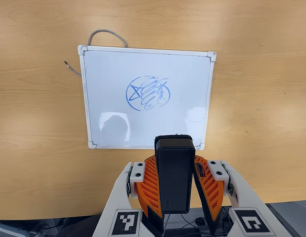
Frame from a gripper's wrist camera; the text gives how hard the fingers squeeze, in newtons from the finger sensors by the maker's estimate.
{"total": 7.8, "left": 6.9, "right": 8.8}